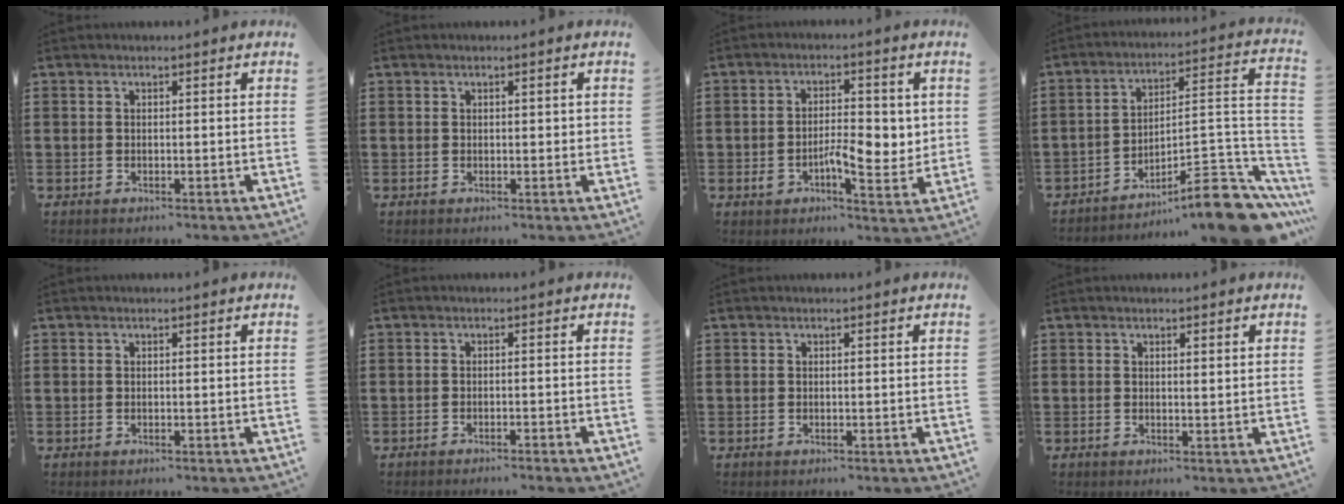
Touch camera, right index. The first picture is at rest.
{"total": 0.6, "force": [0.2, 0.3, 0.5], "torque": [-0.010, 0.004, 0.002]}
{"total": 7.1, "force": [-1.1, 3.5, 6.1], "torque": [-0.081, 0.005, -0.023]}
{"total": 11.8, "force": [-9.1, 2.8, 7.0], "torque": [-0.083, 0.031, -0.164]}
{"total": 0.0}
{"total": 1.2, "force": [-1.1, -0.3, 0.2], "torque": [-0.004, 0.001, -0.023]}
{"total": 0.0}
{"total": 0.6, "force": [0.5, 0.1, 0.4], "torque": [-0.009, 0.001, 0.010]}